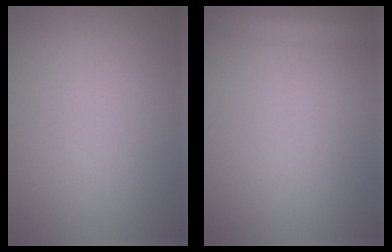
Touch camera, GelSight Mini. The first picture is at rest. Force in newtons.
{"total": 3.1, "press": 3.1, "slide": 0.1}